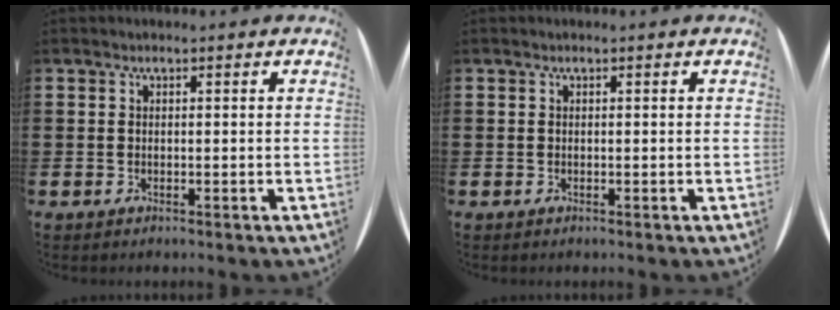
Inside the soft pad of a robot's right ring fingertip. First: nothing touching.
{"total": 0.0}